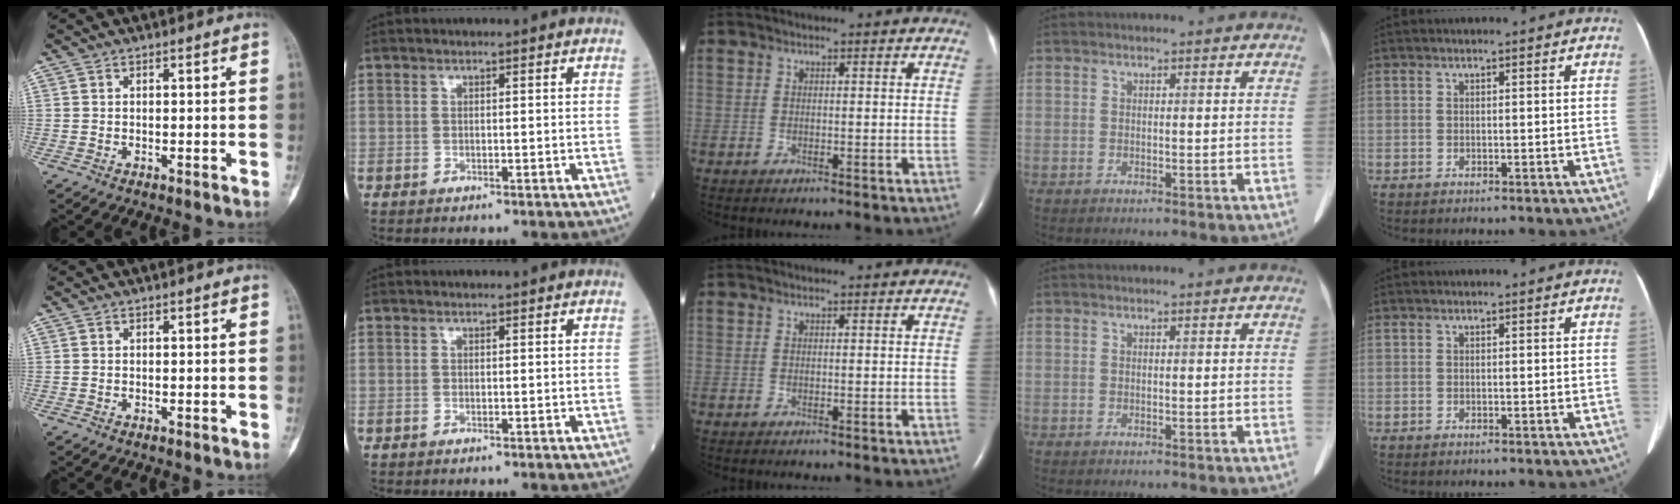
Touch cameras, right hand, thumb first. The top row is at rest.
{}